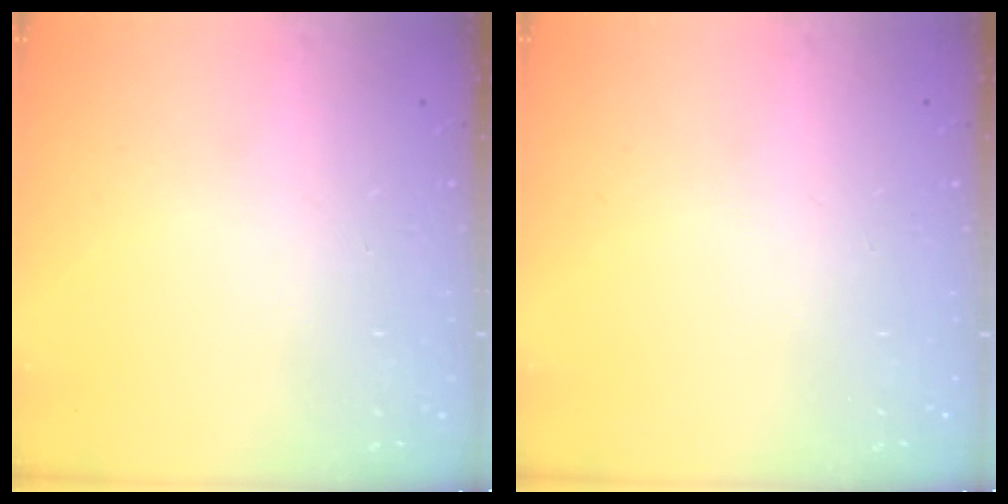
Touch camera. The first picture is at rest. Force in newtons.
{"total": 0.0}